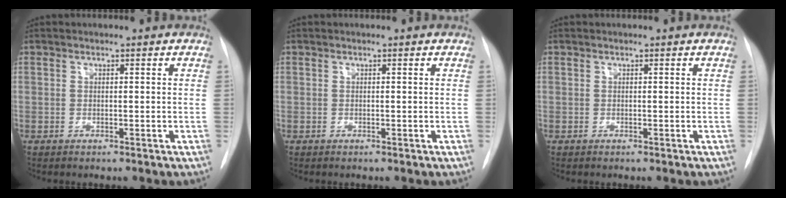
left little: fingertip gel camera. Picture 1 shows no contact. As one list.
[{"total": 0.0}, {"total": 0.0}]